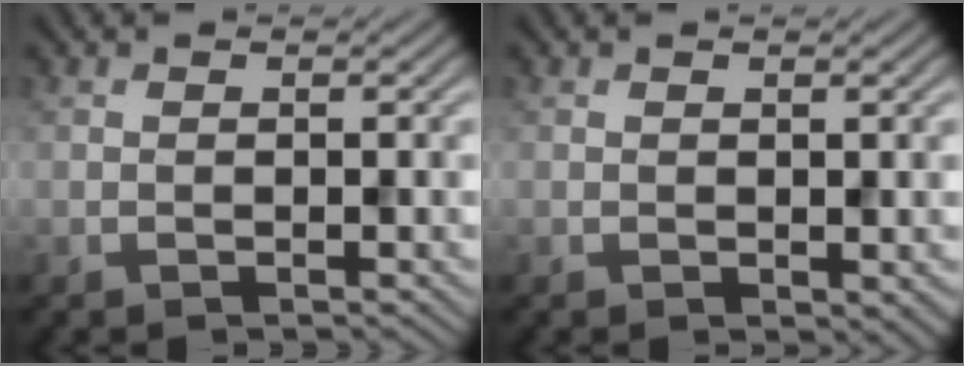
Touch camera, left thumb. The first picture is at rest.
{"total": 0.8, "force": [0.0, 0.5, 0.7], "torque": [-0.007, -0.003, 0.004]}